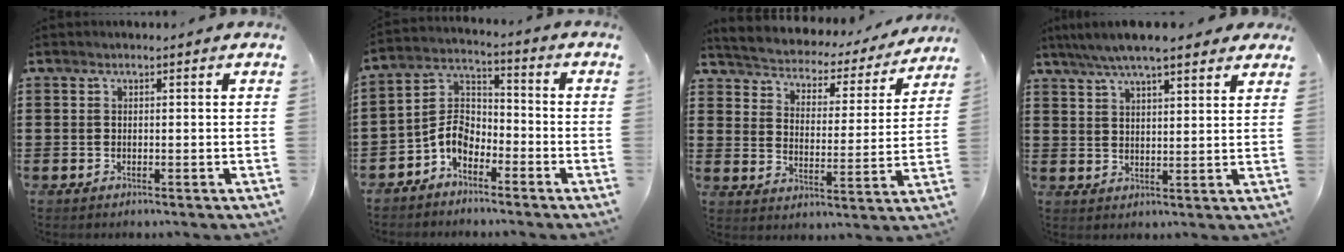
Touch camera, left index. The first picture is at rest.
{"total": 6.0, "force": [-4.1, 3.4, 2.8], "torque": [-0.082, -0.005, -0.091]}
{"total": 2.7, "force": [2.7, 0.5, 0.0], "torque": [-0.023, -0.030, 0.033]}
{"total": 6.4, "force": [5.3, 0.9, 3.4], "torque": [-0.080, -0.007, 0.094]}